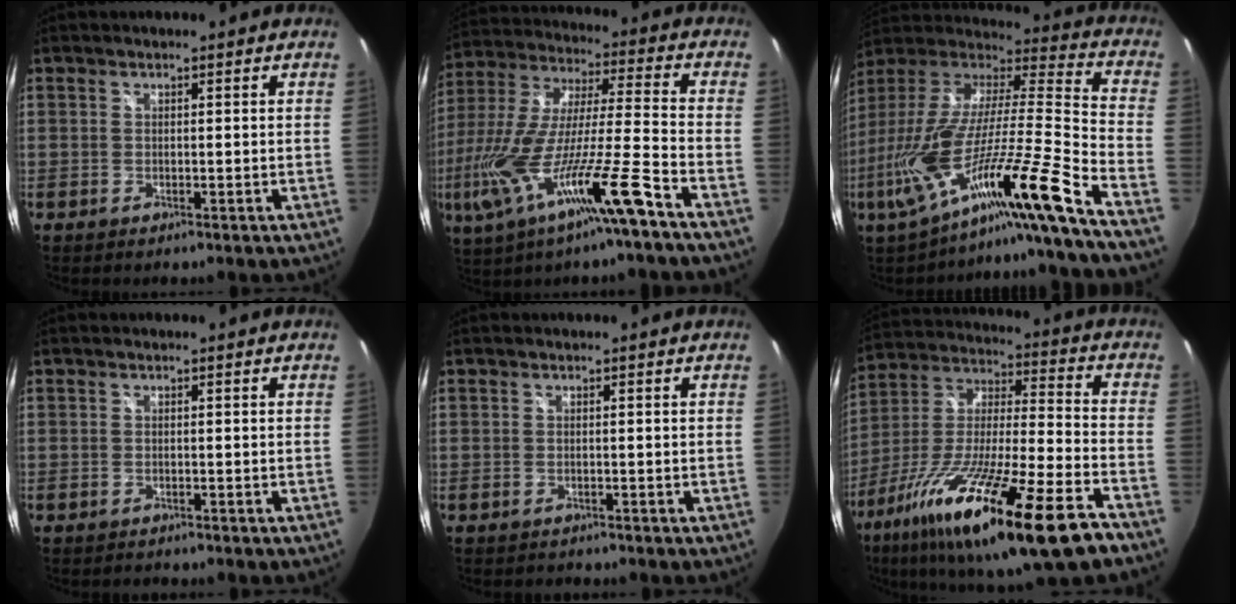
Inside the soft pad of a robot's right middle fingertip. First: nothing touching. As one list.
[{"total": 21.6, "force": [-11.6, 0.6, 18.3], "torque": [-0.345, -0.055, -0.209]}, {"total": 23.3, "force": [-14.1, -1.6, 18.4], "torque": [-0.292, -0.065, -0.255]}, {"total": 0.8, "force": [-0.8, 0.4, 0.0], "torque": [-0.004, -0.001, -0.013]}, {"total": 1.0, "force": [-0.8, 0.5, 0.0], "torque": [-0.004, 0.000, -0.012]}, {"total": 27.7, "force": [-16.6, 3.0, 22.0], "torque": [-0.386, -0.067, -0.288]}]